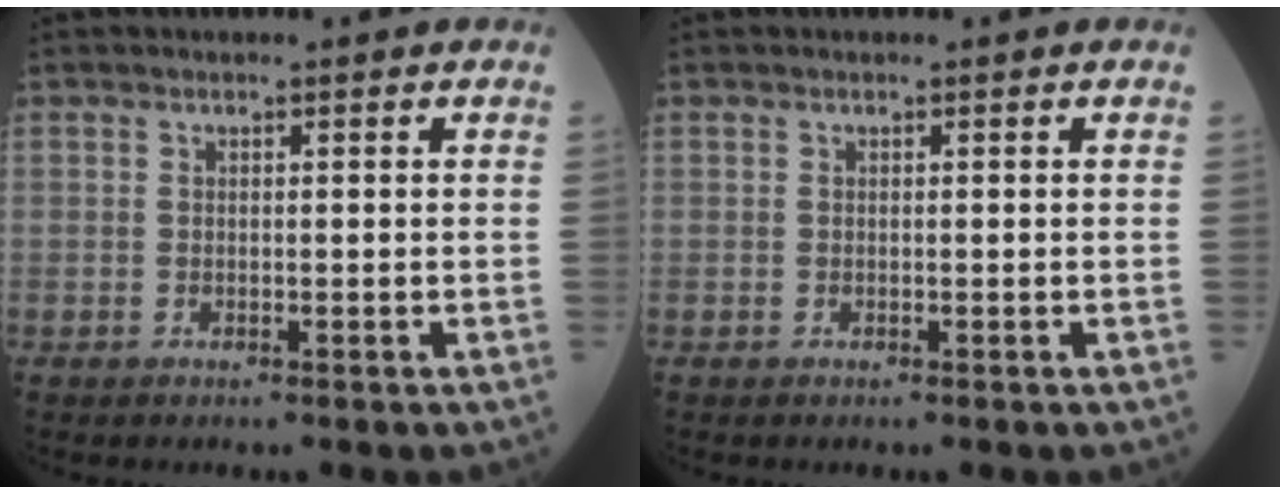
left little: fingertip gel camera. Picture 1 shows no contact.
{"total": 0.0}